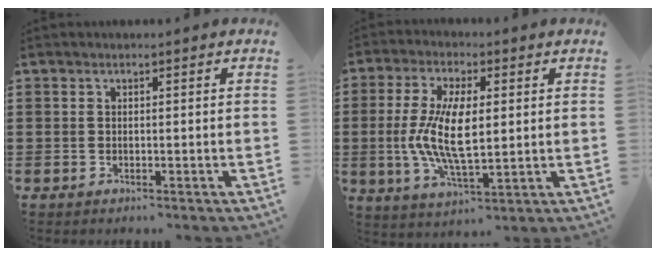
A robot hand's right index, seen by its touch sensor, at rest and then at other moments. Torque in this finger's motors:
{"motor_torque": [2.14, 0.00, 1.05, 0.21]}